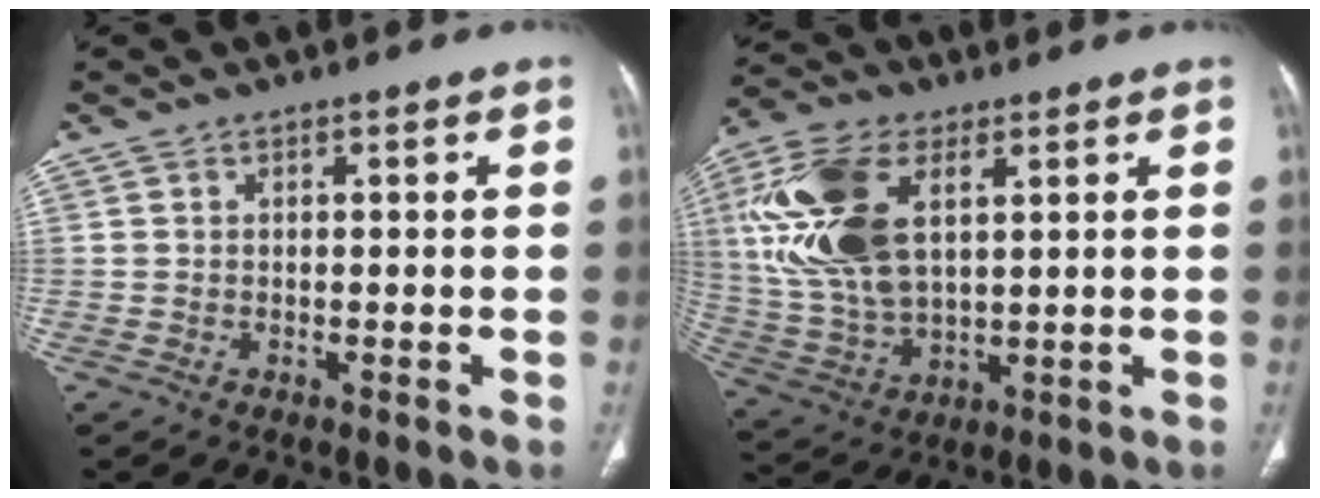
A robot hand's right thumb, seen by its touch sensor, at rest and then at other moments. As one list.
[{"total": 18.8, "force": [5.4, 10.4, 14.8], "torque": [-0.305, -0.006, 0.106]}]